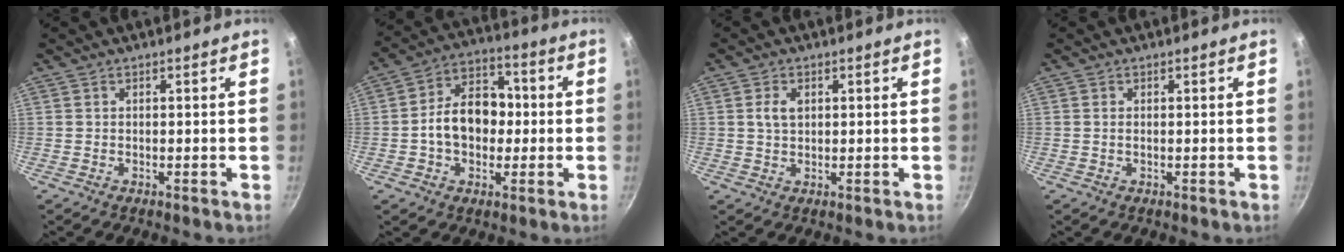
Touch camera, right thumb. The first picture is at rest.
{"total": 12.8, "force": [-0.7, 9.1, 9.0], "torque": [-0.118, 0.033, -0.021]}
{"total": 3.2, "force": [0.8, 2.1, 2.3], "torque": [-0.041, 0.000, 0.017]}
{"total": 0.5, "force": [0.0, 0.2, 0.5], "torque": [-0.010, -0.001, 0.001]}